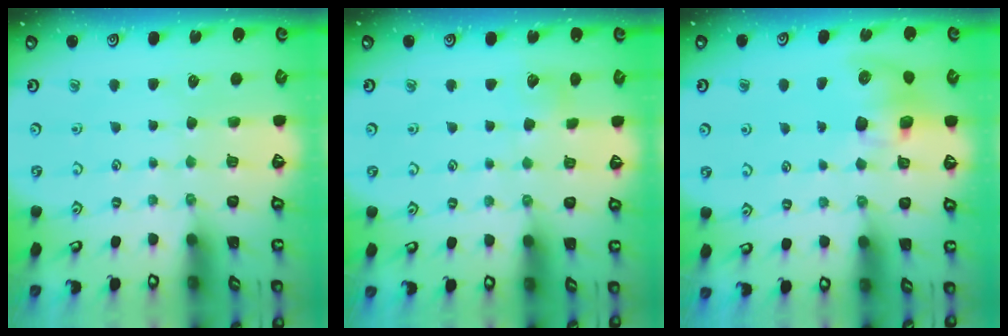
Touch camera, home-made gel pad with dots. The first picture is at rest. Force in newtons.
{"total": 5.0, "press": 4.9, "slide": 0.5}
{"total": 8.8, "press": 8.7, "slide": 1.2}